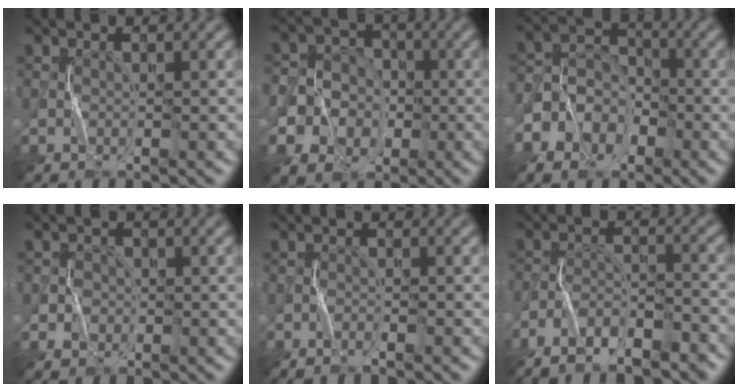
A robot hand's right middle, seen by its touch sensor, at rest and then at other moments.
{"total": 9.1, "force": [-2.4, 8.5, 2.4], "torque": [-0.062, 0.004, -0.066]}
{"total": 5.1, "force": [-2.6, 3.9, 1.9], "torque": [-0.035, 0.006, -0.062]}
{"total": 1.7, "force": [-0.3, 1.6, 0.2], "torque": [0.012, 0.006, -0.014]}
{"total": 0.7, "force": [-0.6, -0.1, 0.3], "torque": [-0.010, 0.001, -0.012]}
{"total": 5.9, "force": [-5.1, 1.5, 2.5], "torque": [-0.046, -0.009, -0.083]}